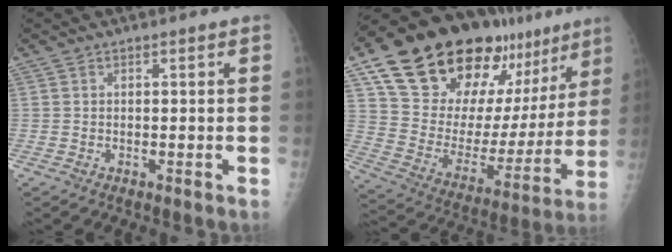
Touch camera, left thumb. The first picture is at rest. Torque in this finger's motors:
{"motor_torque": [0.86, 0.98, 1.47, -1.29, 0.22]}